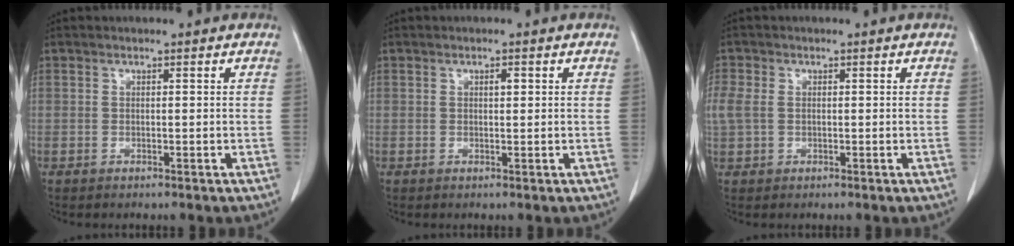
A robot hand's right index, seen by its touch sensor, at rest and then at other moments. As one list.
[{"total": 0.9, "force": [0.3, 0.4, 0.8], "torque": [-0.010, 0.002, 0.004]}, {"total": 4.2, "force": [0.2, 3.2, 2.8], "torque": [-0.095, 0.021, 0.011]}]